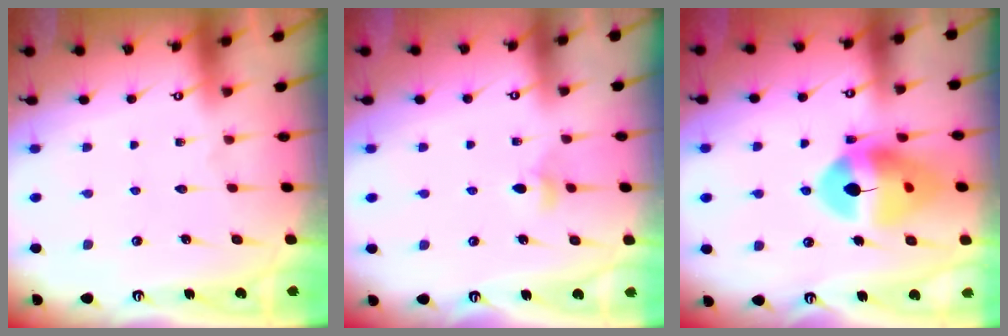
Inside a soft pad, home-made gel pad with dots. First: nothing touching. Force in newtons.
{"total": 3.8, "press": 3.7, "slide": 0.7}
{"total": 14.3, "press": 14.2, "slide": 1.5}